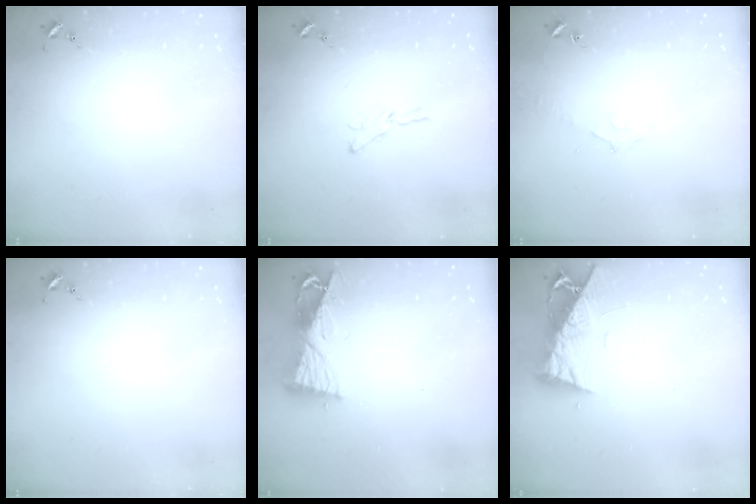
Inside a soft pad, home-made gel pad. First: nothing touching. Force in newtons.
{"total": 5.6, "press": 5.6, "slide": 0.5}
{"total": 6.6, "press": 6.6, "slide": 0.8}
{"total": 0.0}
{"total": 9.5, "press": 9.4, "slide": 0.8}
{"total": 9.4, "press": 9.3, "slide": 1.3}